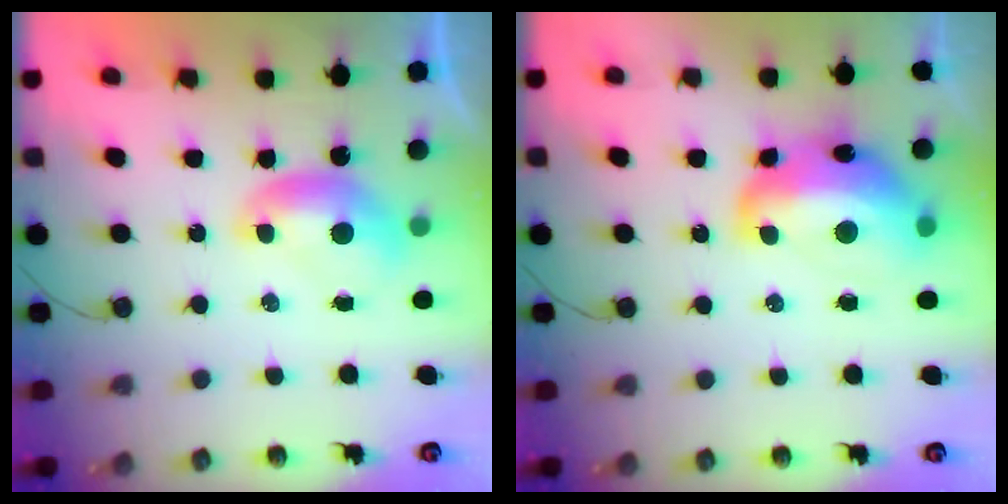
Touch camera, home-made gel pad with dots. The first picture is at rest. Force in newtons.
{"total": 10.7, "press": 10.7, "slide": 1.3}